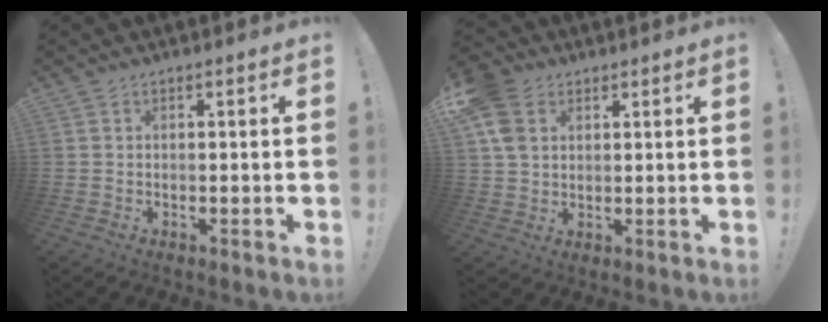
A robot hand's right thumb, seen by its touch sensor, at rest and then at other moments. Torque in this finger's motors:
{"motor_torque": [0.83, 0.97, -0.14, 0.21, -0.20]}